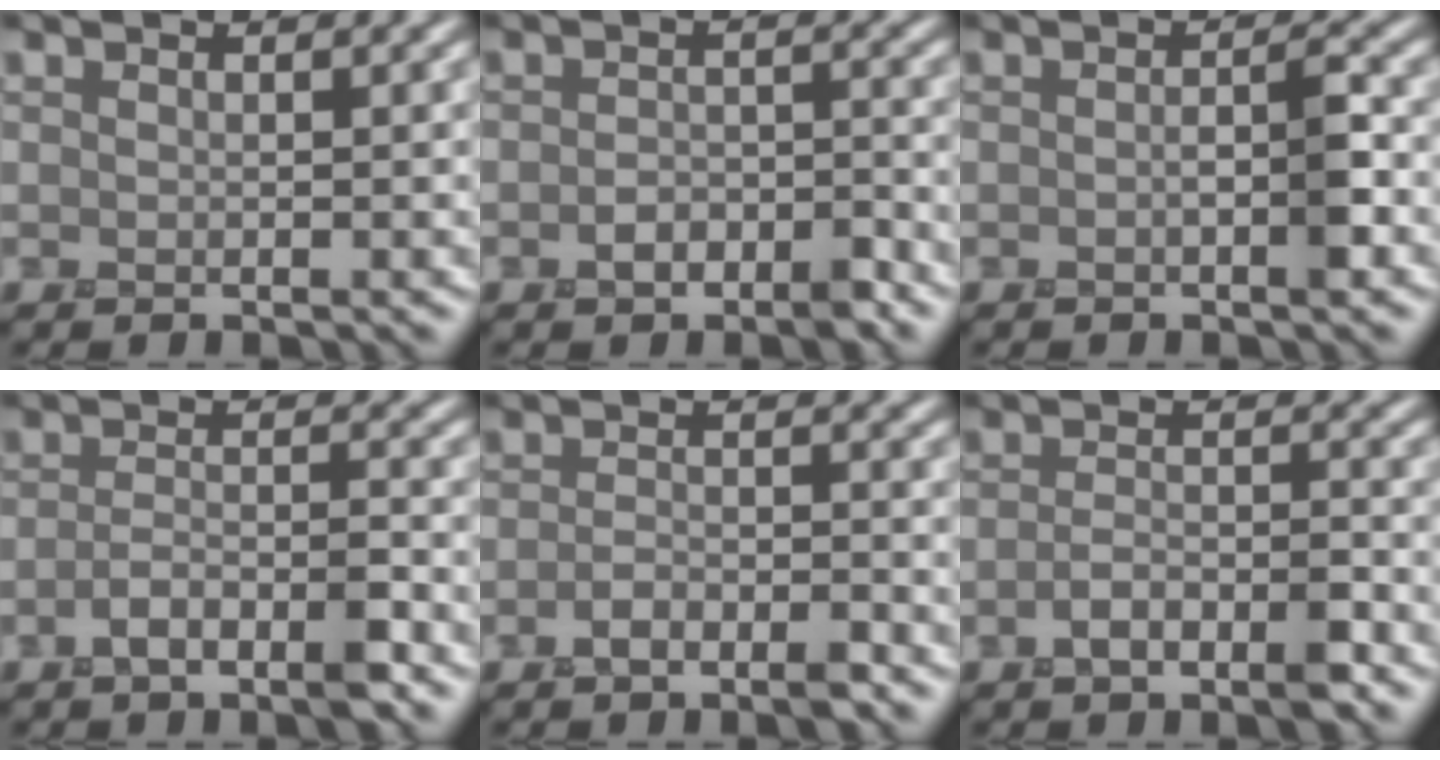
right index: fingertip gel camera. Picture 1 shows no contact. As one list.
[{"total": 2.5, "force": [-1.6, 1.3, 1.4], "torque": [-0.023, 0.008, -0.028]}, {"total": 2.0, "force": [-0.5, 0.3, 1.9], "torque": [-0.033, 0.006, -0.010]}, {"total": 3.2, "force": [-1.9, 0.9, 2.4], "torque": [-0.048, 0.008, -0.040]}, {"total": 2.4, "force": [-1.7, 0.8, 1.5], "torque": [-0.032, 0.007, -0.034]}, {"total": 3.0, "force": [-1.8, 1.0, 2.2], "torque": [-0.043, 0.008, -0.034]}]